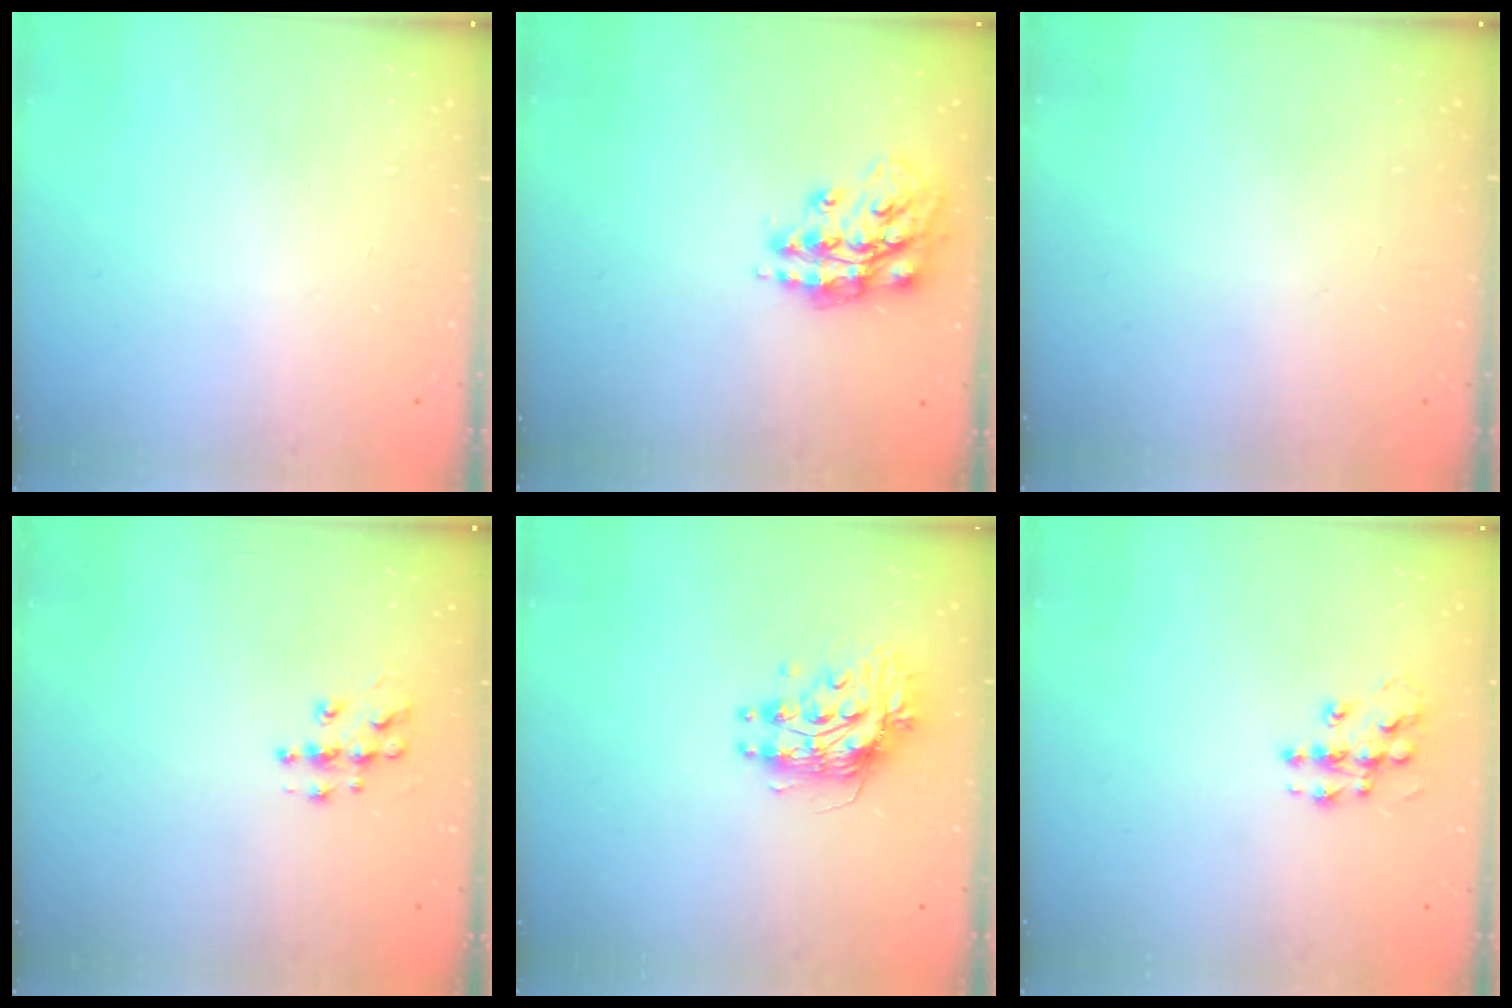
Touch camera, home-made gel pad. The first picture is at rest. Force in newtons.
{"total": 15.1, "press": 15.0, "slide": 1.0}
{"total": 0.0}
{"total": 7.0, "press": 6.9, "slide": 0.3}
{"total": 9.0, "press": 8.9, "slide": 0.7}
{"total": 9.6, "press": 9.6, "slide": 0.5}